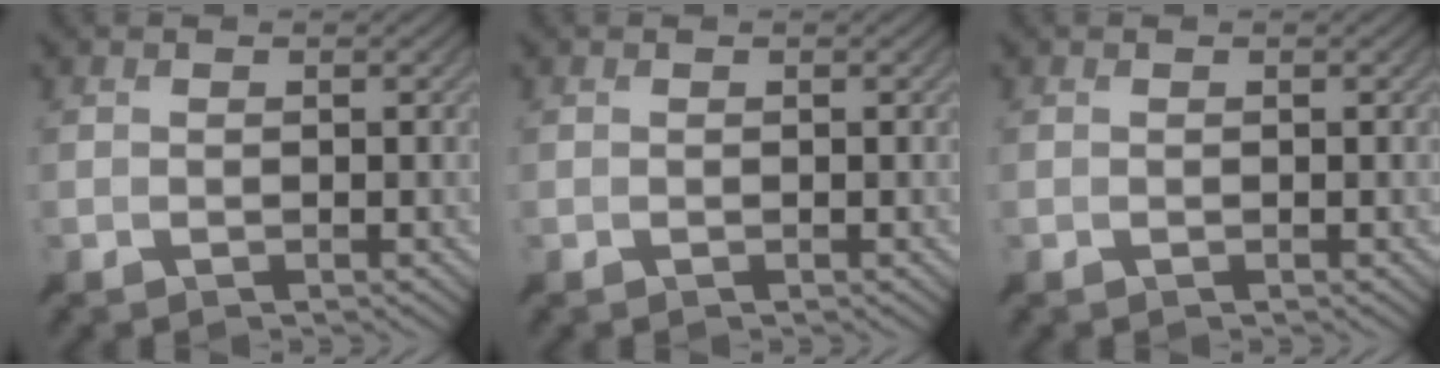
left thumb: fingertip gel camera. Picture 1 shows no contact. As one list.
[{"total": 0.0}, {"total": 0.0}]